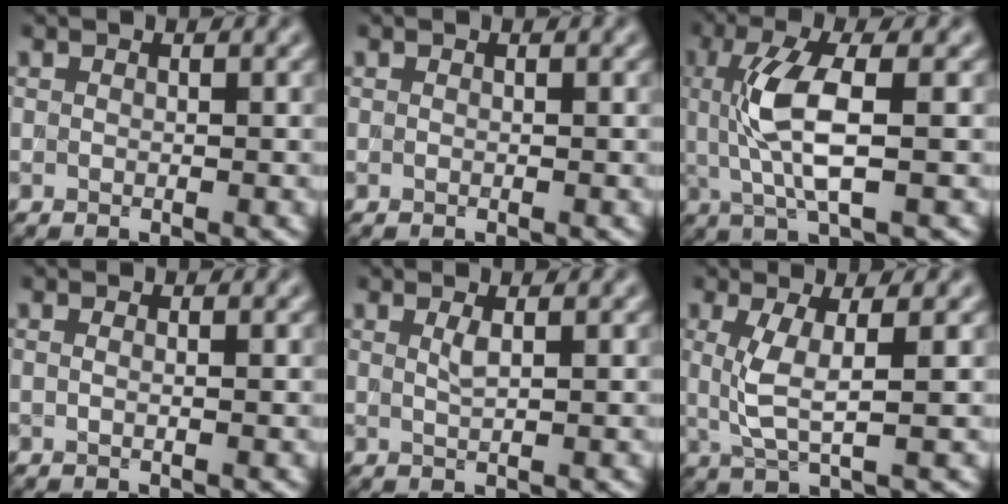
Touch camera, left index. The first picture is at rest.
{"total": 0.0}
{"total": 5.9, "force": [0.4, 1.6, 5.7], "torque": [-0.125, -0.001, 0.010]}
{"total": 0.7, "force": [0.1, 0.3, 0.6], "torque": [-0.009, -0.004, -0.005]}
{"total": 1.1, "force": [0.5, 0.2, 1.0], "torque": [-0.020, -0.001, 0.008]}
{"total": 3.5, "force": [0.5, 0.7, 3.4], "torque": [-0.073, -0.002, 0.014]}